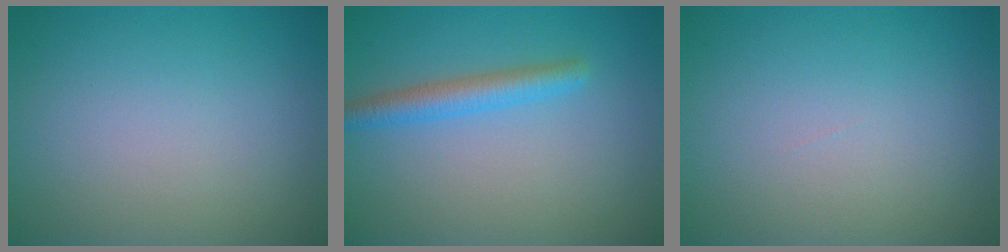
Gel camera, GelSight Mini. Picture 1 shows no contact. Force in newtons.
{"total": 2.7, "press": 2.7, "slide": 0.1}
{"total": 0.0}